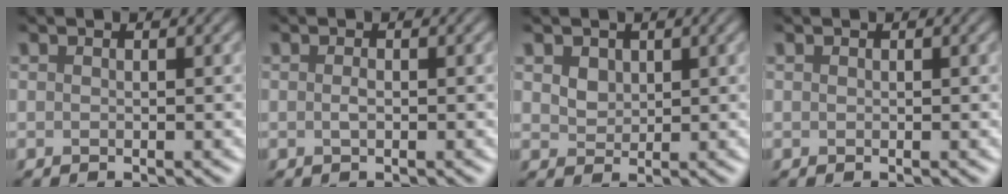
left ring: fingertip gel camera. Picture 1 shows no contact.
{"total": 0.5, "force": [-0.1, 0.1, 0.5], "torque": [-0.012, 0.000, -0.003]}
{"total": 1.9, "force": [1.0, 1.4, 0.9], "torque": [-0.022, 0.001, 0.020]}
{"total": 0.0}